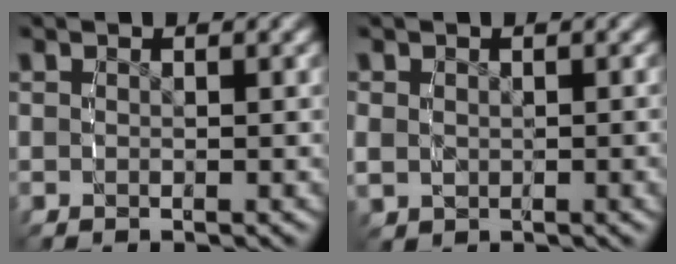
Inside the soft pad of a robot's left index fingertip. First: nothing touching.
{"total": 2.0, "force": [-0.2, 1.7, 1.1], "torque": [-0.031, -0.010, 0.005]}